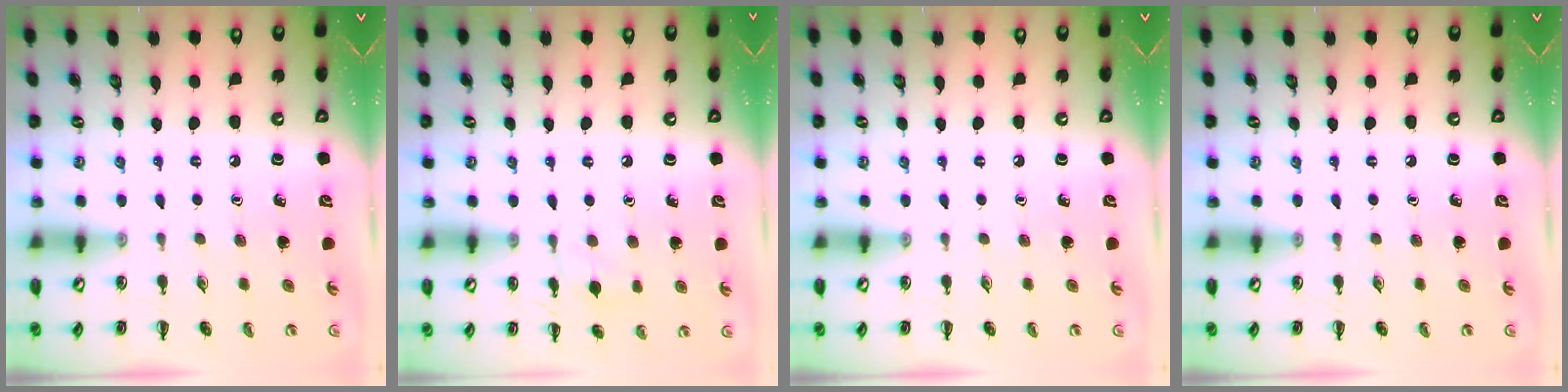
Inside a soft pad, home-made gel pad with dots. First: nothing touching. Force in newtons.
{"total": 6.3, "press": 6.0, "slide": 2.1}
{"total": 0.0}
{"total": 0.0}